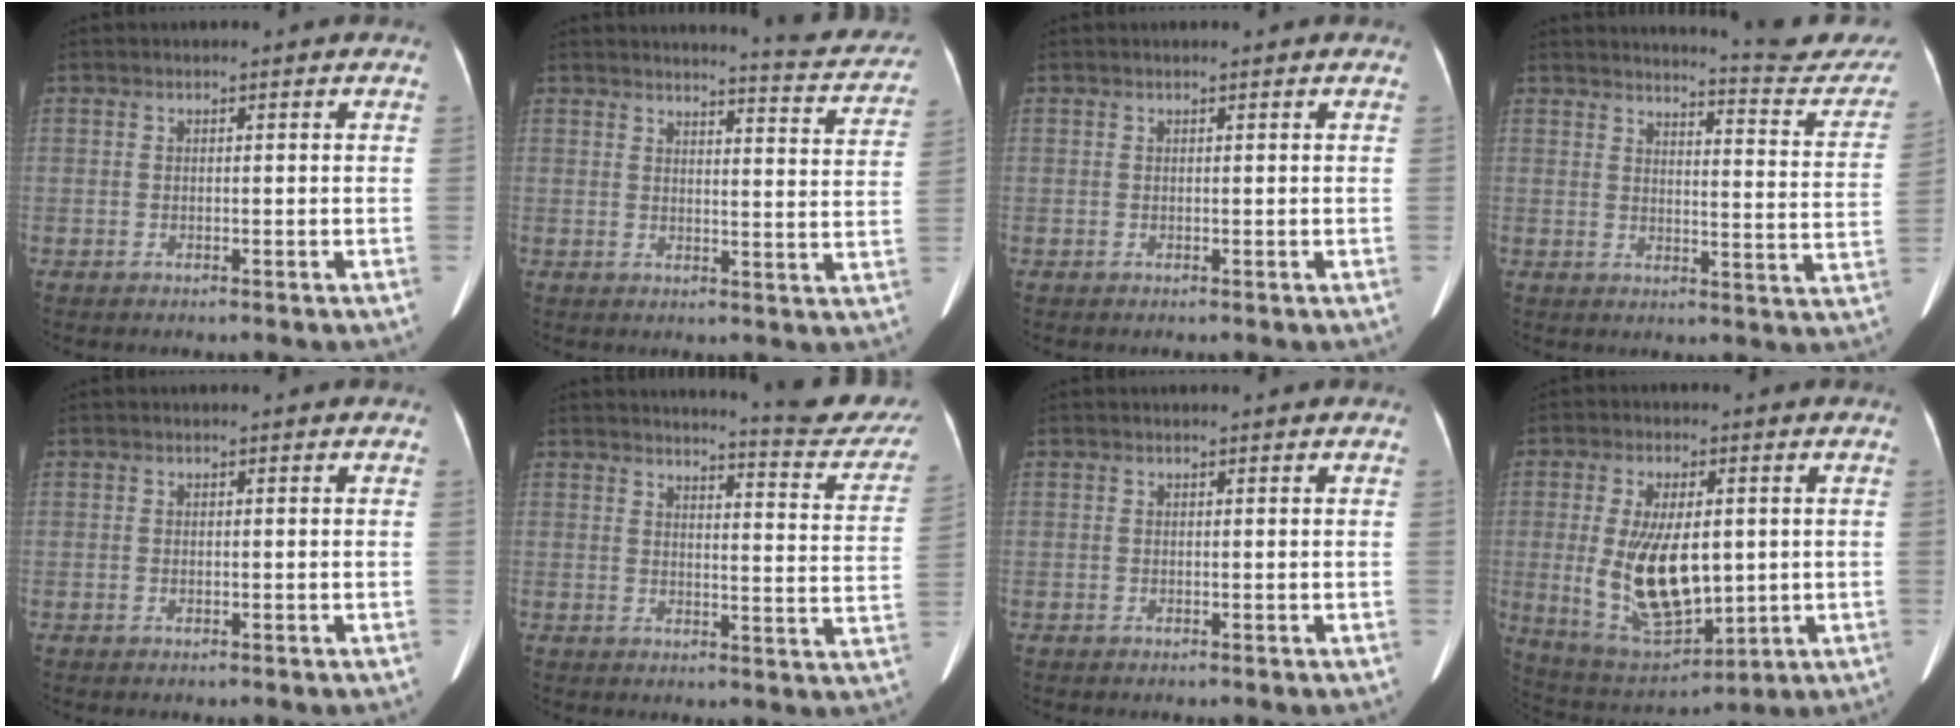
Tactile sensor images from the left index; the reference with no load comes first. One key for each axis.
{"total": 10.8, "fx": 10.5, "fy": 0.5, "fz": 2.5, "tx": -0.021, "ty": -0.044, "tz": 0.107}
{"total": 0.5, "fx": 0.5, "fy": 0.0, "fz": 0.2, "tx": -0.004, "ty": 0.007, "tz": 0.009}
{"total": 16.0, "fx": 15.5, "fy": 0.9, "fz": 3.8, "tx": -0.038, "ty": -0.085, "tz": 0.164}
{"total": 0.0}
{"total": 14.2, "fx": 13.7, "fy": 0.5, "fz": 3.9, "tx": -0.036, "ty": -0.082, "tz": 0.140}
{"total": 0.0}
{"total": 13.4, "fx": 0.0, "fy": 5.8, "fz": 12.1, "tx": -0.233, "ty": -0.008, "tz": 0.017}